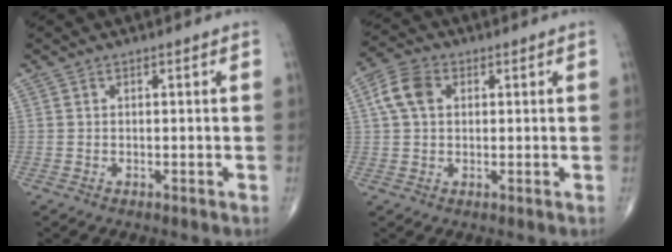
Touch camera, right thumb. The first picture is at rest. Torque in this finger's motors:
{"motor_torque": [-0.15, 0.36, 0.21, -0.20, 0.05]}